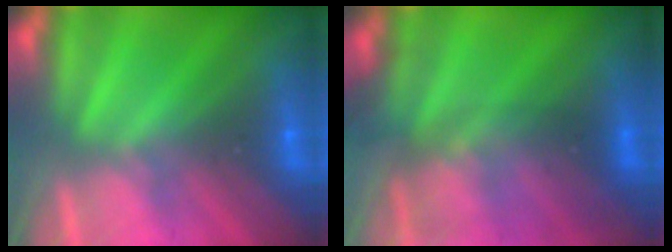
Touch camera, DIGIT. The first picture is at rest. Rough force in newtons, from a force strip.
{"total": 2.7}